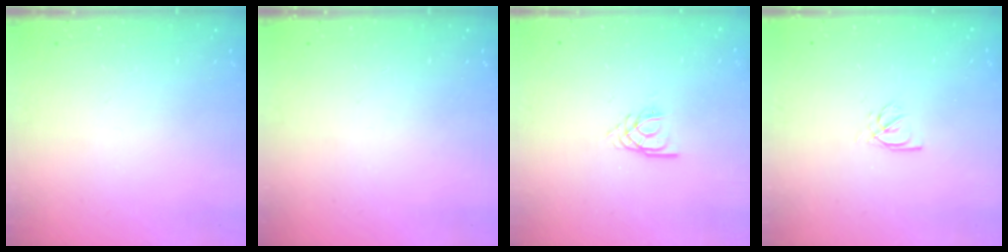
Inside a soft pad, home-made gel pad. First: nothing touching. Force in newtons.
{"total": 0.0}
{"total": 2.1, "press": 2.1, "slide": 0.3}
{"total": 2.0, "press": 2.0, "slide": 0.4}